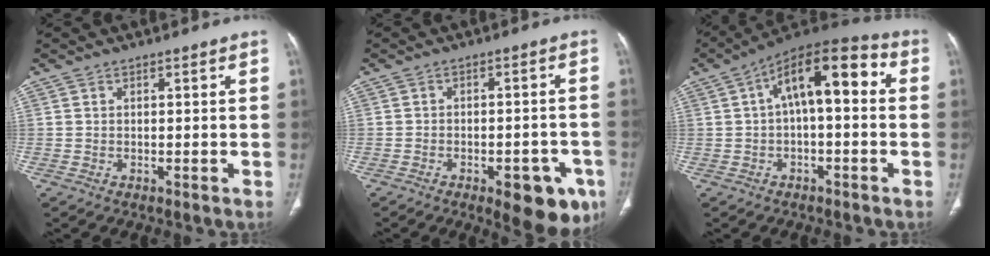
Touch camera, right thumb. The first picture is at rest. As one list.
[{"total": 11.3, "force": [-5.6, 5.0, 8.5], "torque": [-0.074, 0.019, -0.064]}, {"total": 13.6, "force": [1.9, 5.8, 12.1], "torque": [-0.171, 0.044, 0.022]}]